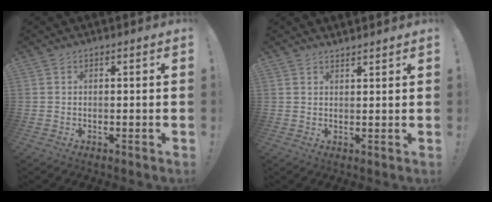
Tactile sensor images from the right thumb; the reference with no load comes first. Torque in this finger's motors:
{"motor_torque": [-0.18, -0.01, 0.02, 0.02, 0.00]}